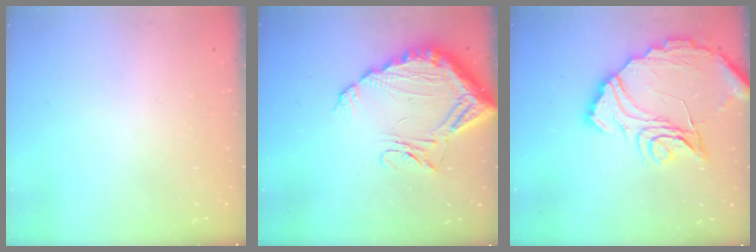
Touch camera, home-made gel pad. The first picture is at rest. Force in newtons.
{"total": 16.7, "press": 16.6, "slide": 1.7}
{"total": 21.9, "press": 21.8, "slide": 2.0}